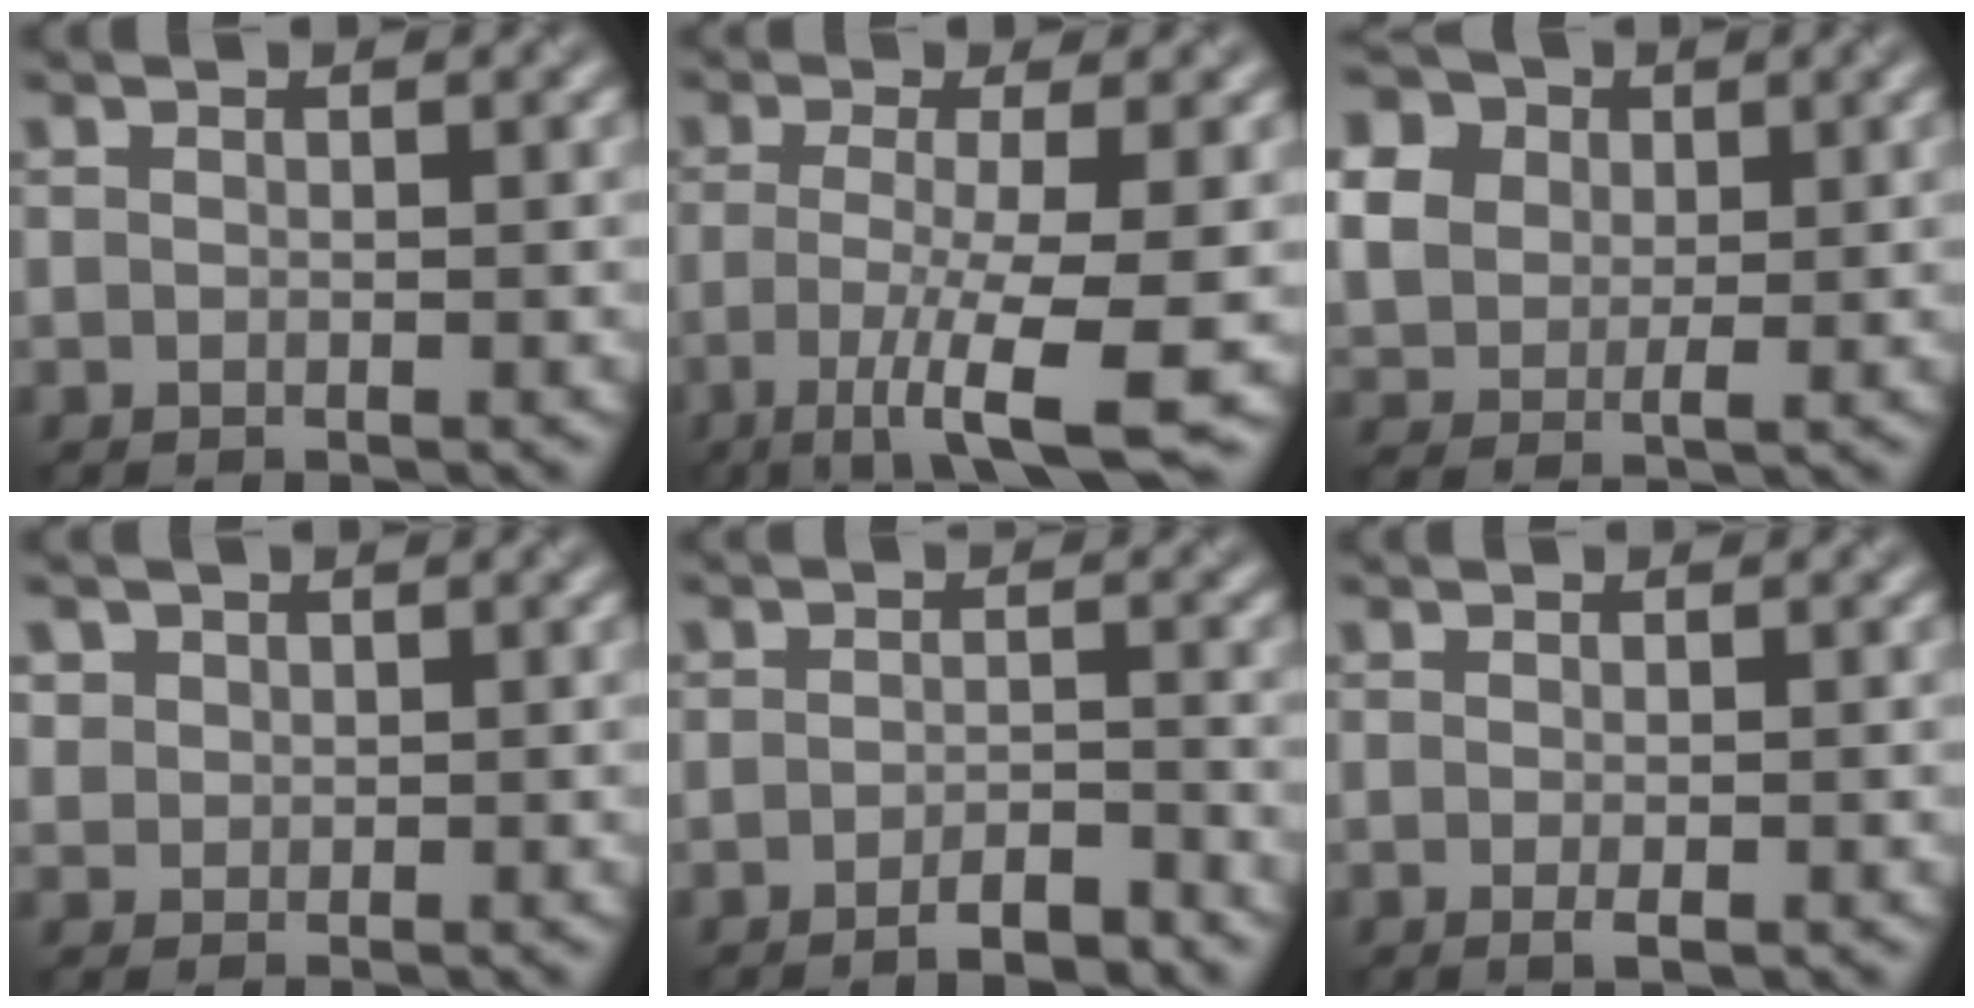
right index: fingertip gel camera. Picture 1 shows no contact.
{"total": 7.3, "force": [-2.9, 1.4, 6.6], "torque": [-0.117, -0.008, -0.045]}
{"total": 9.0, "force": [4.4, 6.7, 4.0], "torque": [-0.117, 0.036, 0.080]}
{"total": 0.9, "force": [0.4, 0.6, -0.6], "torque": [0.000, 0.005, 0.016]}
{"total": 2.6, "force": [-2.4, 0.2, 1.2], "torque": [-0.020, 0.010, -0.034]}
{"total": 1.0, "force": [-0.7, -0.2, 0.7], "torque": [-0.020, -0.001, -0.002]}